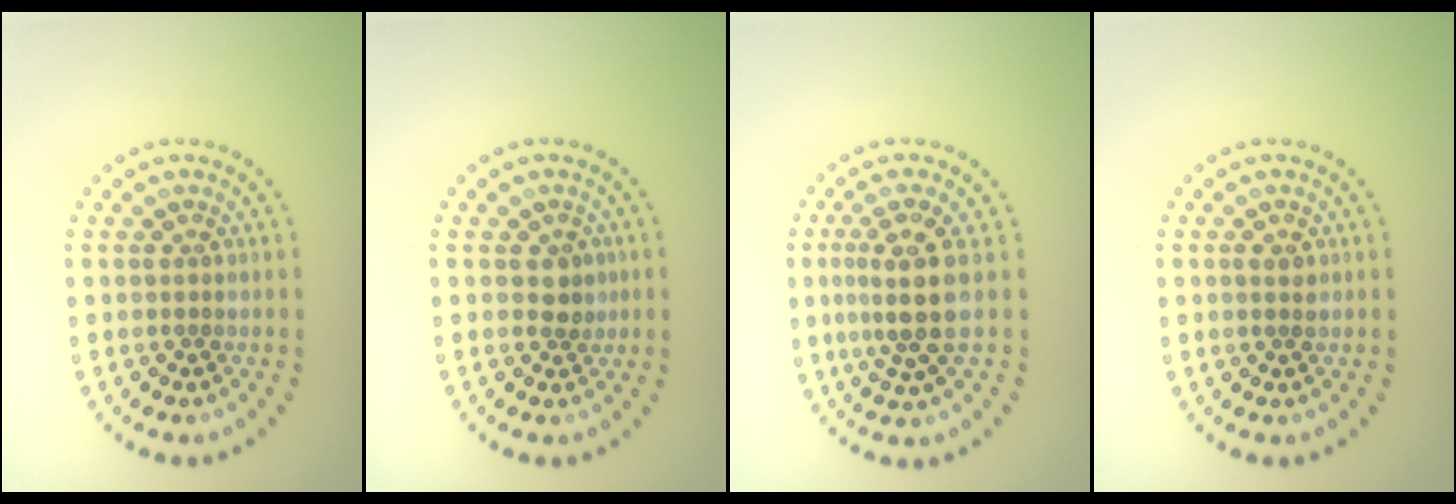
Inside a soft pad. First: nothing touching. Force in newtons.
{"total": 1.4, "press": 1.2, "slide": 0.7}
{"total": 4.0, "press": 3.3, "slide": 2.3}
{"total": 1.0, "press": 1.0, "slide": 0.1}